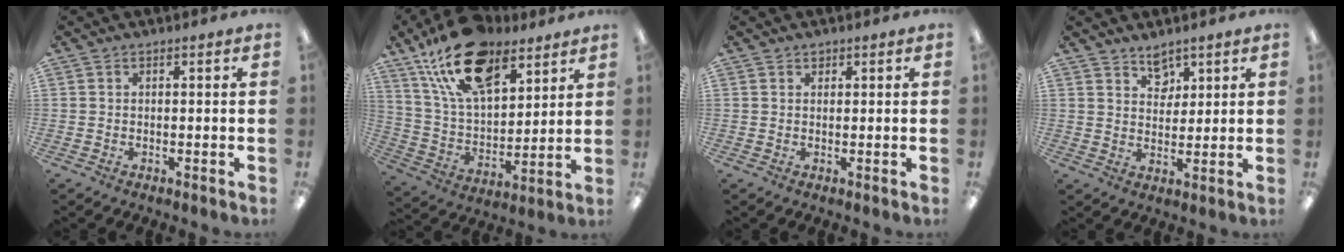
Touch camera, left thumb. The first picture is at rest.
{"total": 20.4, "force": [13.2, 10.2, 11.8], "torque": [-0.210, -0.058, 0.237]}
{"total": 0.8, "force": [0.7, 0.5, 0.0], "torque": [0.007, -0.002, 0.011]}
{"total": 5.2, "force": [4.1, 3.0, 1.1], "torque": [-0.003, -0.024, 0.071]}